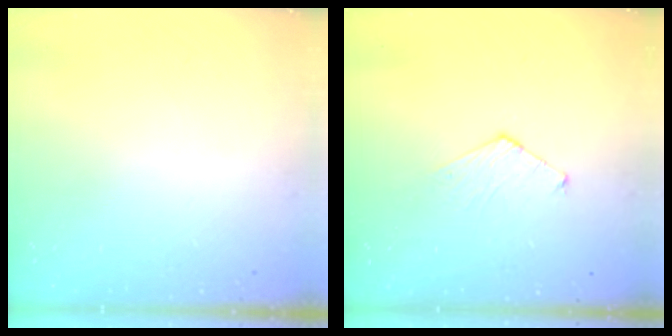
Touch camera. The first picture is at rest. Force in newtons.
{"total": 4.7, "press": 4.7, "slide": 0.4}